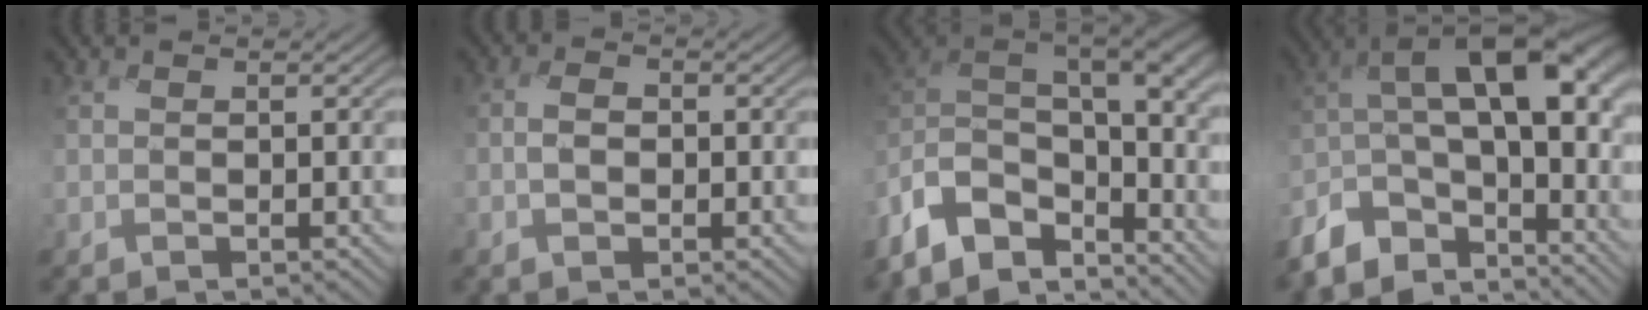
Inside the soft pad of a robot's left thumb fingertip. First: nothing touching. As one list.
[{"total": 1.9, "force": [-0.6, 1.1, 1.4], "torque": [-0.028, 0.003, -0.017]}, {"total": 11.7, "force": [-8.1, 5.3, 6.4], "torque": [-0.161, 0.001, -0.159]}, {"total": 11.9, "force": [-6.8, 5.4, 8.2], "torque": [-0.138, -0.001, -0.135]}]